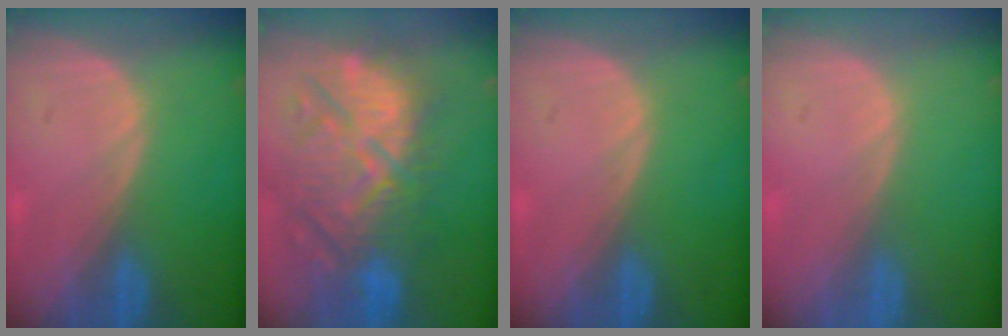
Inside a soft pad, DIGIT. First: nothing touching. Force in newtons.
{"total": 12.5, "press": 12.0, "slide": 3.6}
{"total": 0.0}
{"total": 0.0}